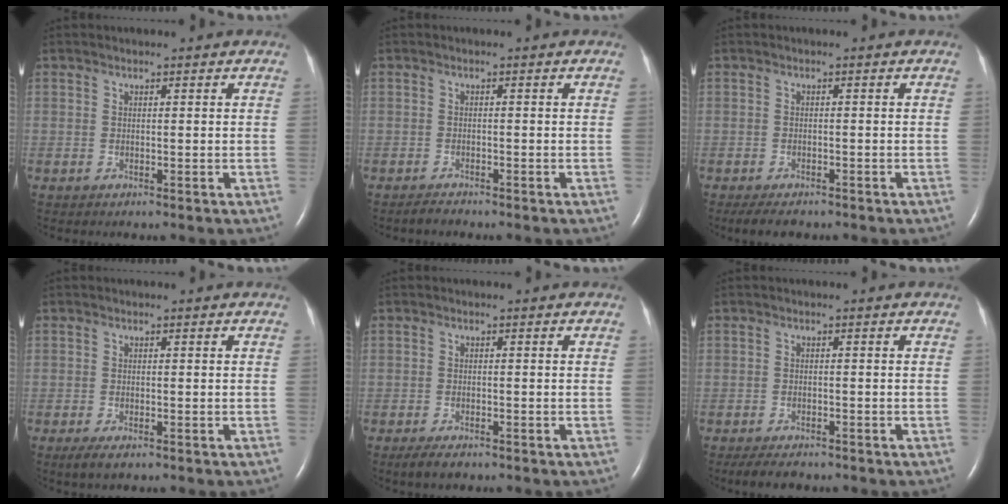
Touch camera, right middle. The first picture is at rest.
{"total": 1.1, "force": [-1.1, 0.1, 0.3], "torque": [-0.013, -0.003, -0.018]}
{"total": 3.7, "force": [-2.9, 1.3, 1.8], "torque": [-0.032, -0.008, -0.041]}
{"total": 2.1, "force": [-1.3, 0.7, 1.6], "torque": [-0.035, -0.006, -0.021]}
{"total": 2.6, "force": [-1.9, 0.9, 1.5], "torque": [-0.036, -0.006, -0.029]}
{"total": 3.6, "force": [-3.0, 1.2, 1.6], "torque": [-0.030, -0.007, -0.043]}